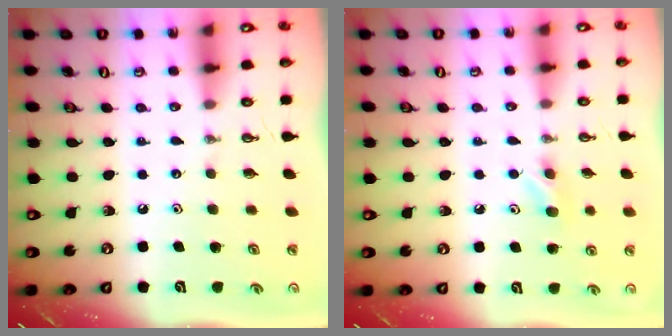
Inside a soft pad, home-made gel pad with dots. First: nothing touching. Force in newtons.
{"total": 4.9, "press": 4.8, "slide": 0.7}